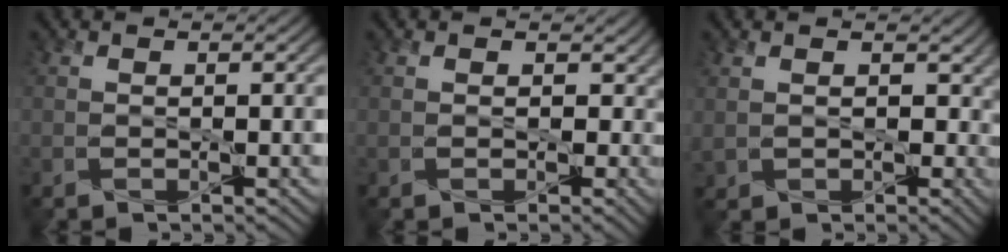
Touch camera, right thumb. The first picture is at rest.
{"total": 3.7, "force": [0.0, 3.1, 2.1], "torque": [-0.030, -0.007, -0.003]}
{"total": 7.0, "force": [0.4, 5.5, 4.4], "torque": [-0.096, -0.030, 0.007]}